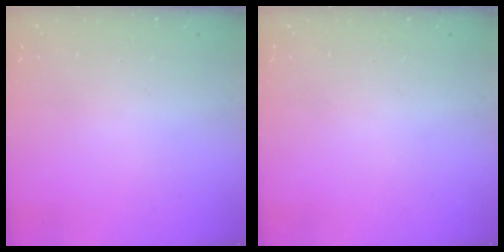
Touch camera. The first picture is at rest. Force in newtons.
{"total": 0.0}